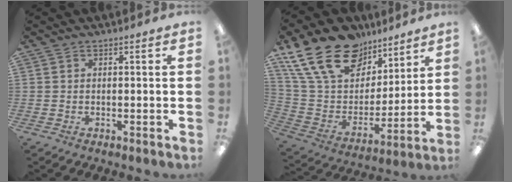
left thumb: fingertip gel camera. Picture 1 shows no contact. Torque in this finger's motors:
{"motor_torque": [0.80, 0.76, 1.35, -1.42, 0.49]}